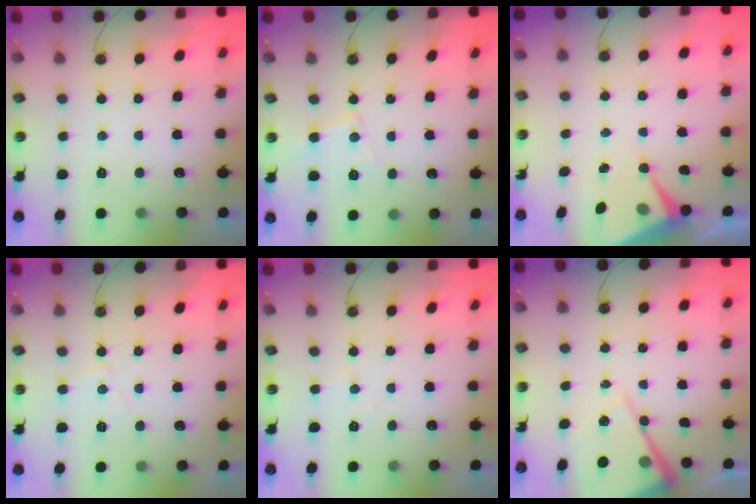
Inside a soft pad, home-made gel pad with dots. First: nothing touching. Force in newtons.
{"total": 7.7, "press": 7.7, "slide": 0.6}
{"total": 8.2, "press": 8.2, "slide": 0.1}
{"total": 4.7, "press": 4.6, "slide": 0.6}
{"total": 3.8, "press": 3.7, "slide": 0.6}
{"total": 10.8, "press": 10.8, "slide": 0.9}